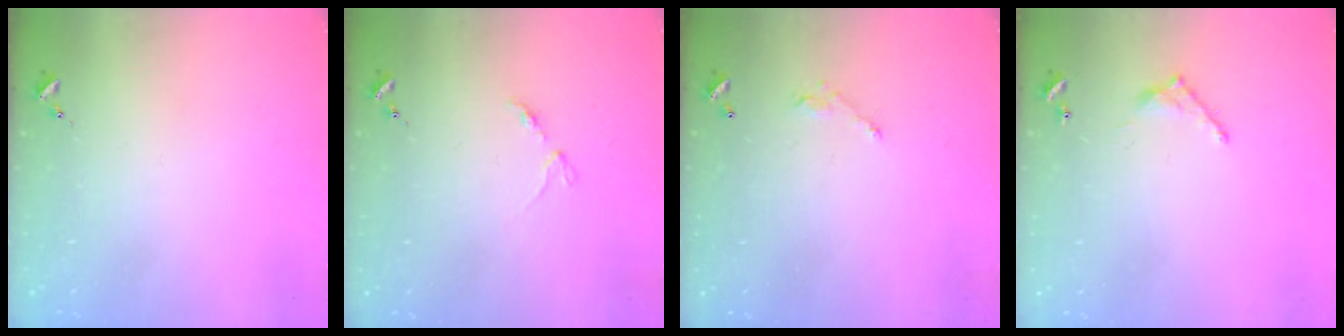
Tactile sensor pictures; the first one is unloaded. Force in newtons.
{"total": 3.4, "press": 3.4, "slide": 0.5}
{"total": 6.0, "press": 6.0, "slide": 0.4}
{"total": 6.3, "press": 6.3, "slide": 0.4}